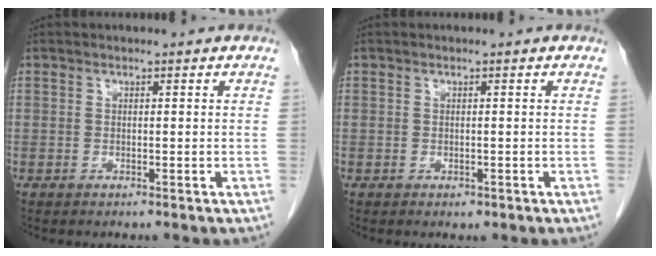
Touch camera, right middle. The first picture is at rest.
{"total": 0.6, "force": [-0.3, 0.4, 0.3], "torque": [-0.004, 0.001, -0.002]}